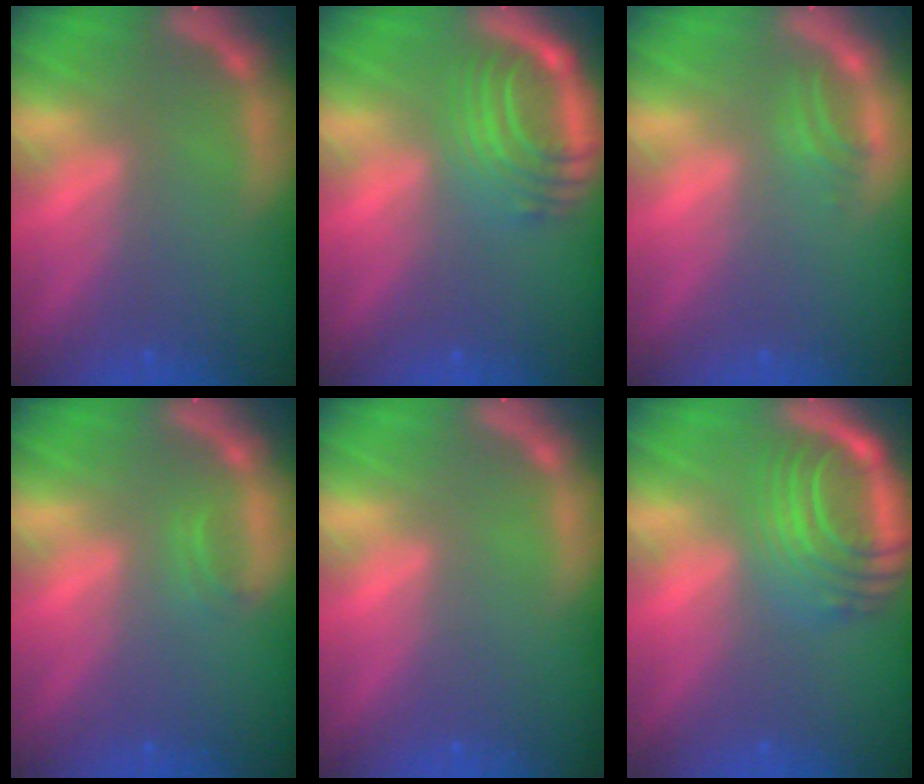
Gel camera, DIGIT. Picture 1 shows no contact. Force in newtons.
{"total": 6.5}
{"total": 1.5}
{"total": 0.9}
{"total": 0.0}
{"total": 8.1}